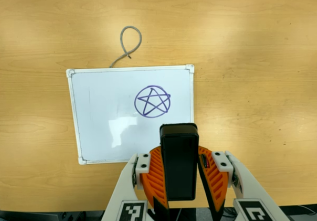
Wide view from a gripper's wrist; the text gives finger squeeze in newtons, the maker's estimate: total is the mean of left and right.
{"total": 8.8, "left": 7.9, "right": 9.6}